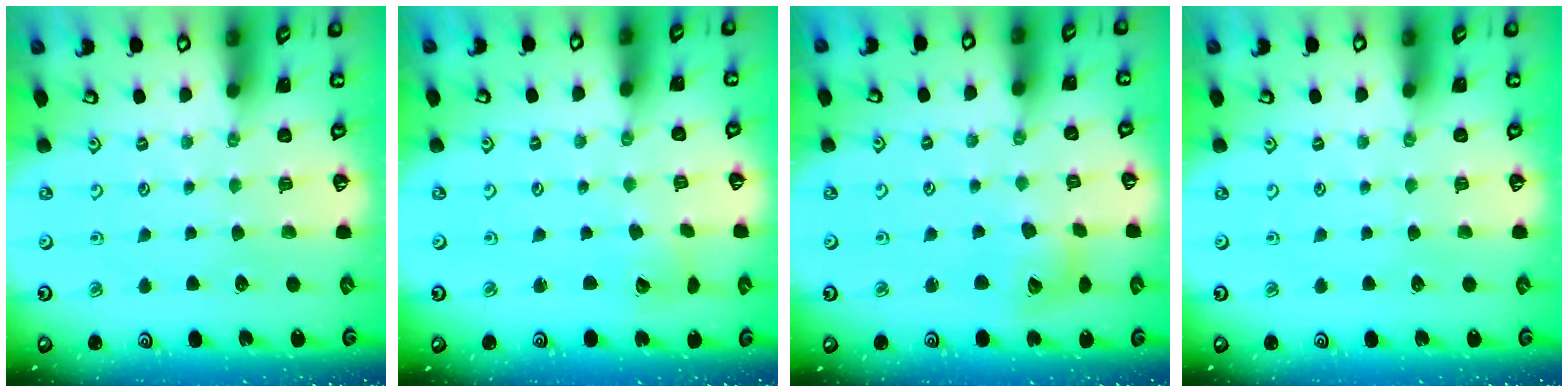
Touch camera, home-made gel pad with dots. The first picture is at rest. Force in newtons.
{"total": 2.2, "press": 2.2, "slide": 0.3}
{"total": 7.6, "press": 7.5, "slide": 1.3}
{"total": 0.0}